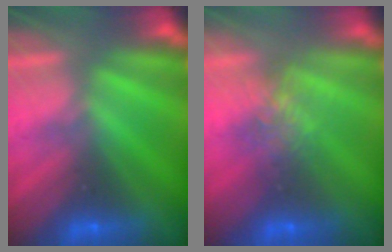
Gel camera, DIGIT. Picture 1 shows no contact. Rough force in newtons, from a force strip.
{"total": 4.0}